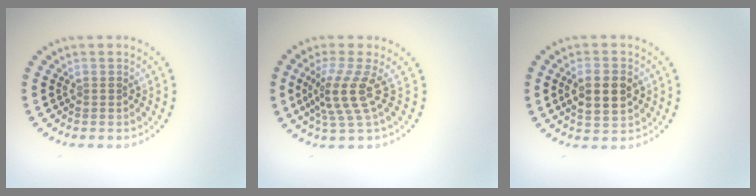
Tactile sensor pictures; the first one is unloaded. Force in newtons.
{"total": 3.8, "press": 2.8, "slide": 2.6}
{"total": 4.3, "press": 4.3, "slide": 0.4}